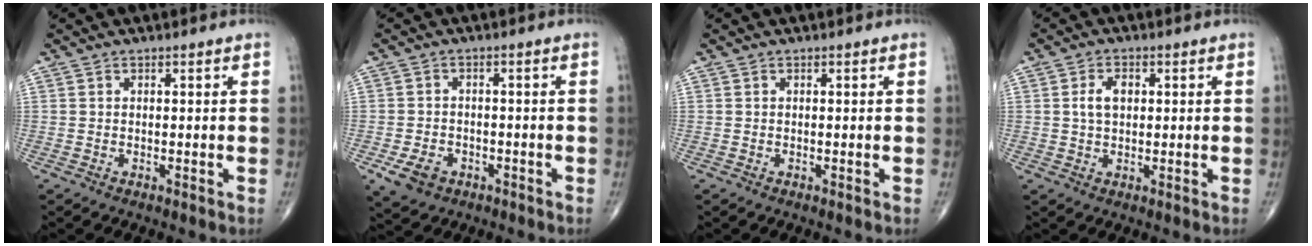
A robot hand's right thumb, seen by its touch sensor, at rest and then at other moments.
{"total": 5.4, "force": [-2.6, 3.9, 2.6], "torque": [-0.042, 0.009, -0.038]}
{"total": 0.0}
{"total": 4.0, "force": [0.7, 2.5, 3.0], "torque": [-0.053, 0.005, 0.011]}